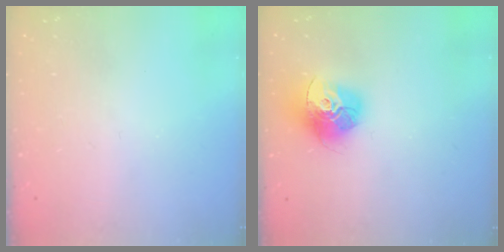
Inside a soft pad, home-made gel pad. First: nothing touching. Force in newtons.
{"total": 15.8, "press": 15.7, "slide": 1.6}